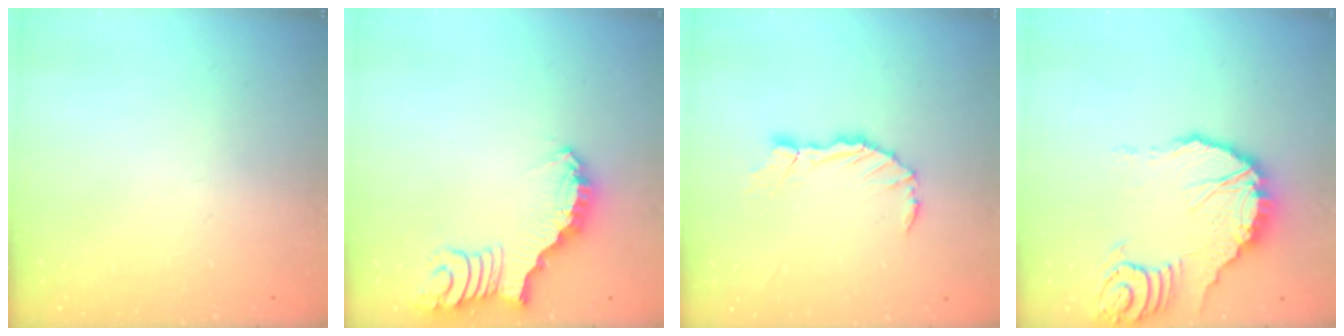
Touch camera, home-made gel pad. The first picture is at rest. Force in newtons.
{"total": 2.9, "press": 2.9, "slide": 0.1}
{"total": 6.9, "press": 6.9, "slide": 1.0}
{"total": 13.3, "press": 13.3, "slide": 1.6}